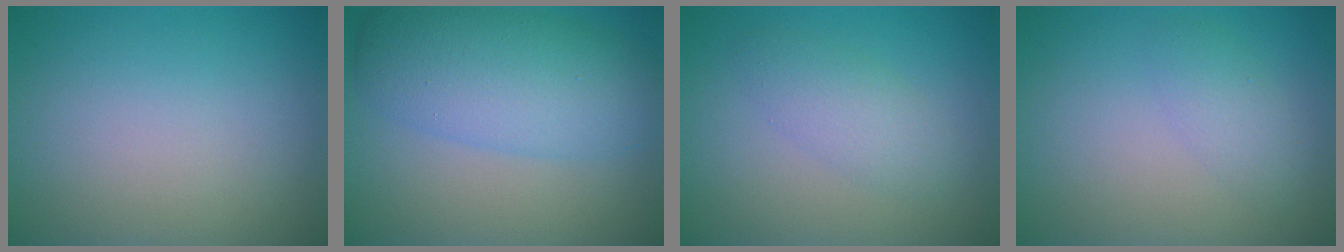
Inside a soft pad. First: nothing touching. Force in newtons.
{"total": 7.2, "press": 7.2, "slide": 0.1}
{"total": 2.7, "press": 2.7, "slide": 0.1}
{"total": 1.9, "press": 1.9, "slide": 0.1}